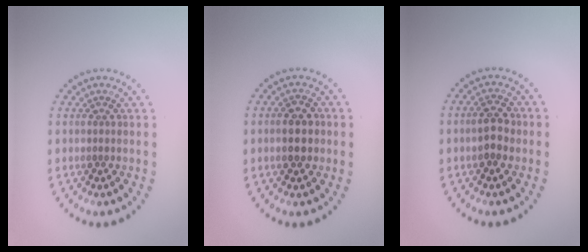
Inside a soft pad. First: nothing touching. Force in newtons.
{"total": 2.8, "press": 2.8, "slide": 0.3}
{"total": 2.7, "press": 2.6, "slide": 0.3}